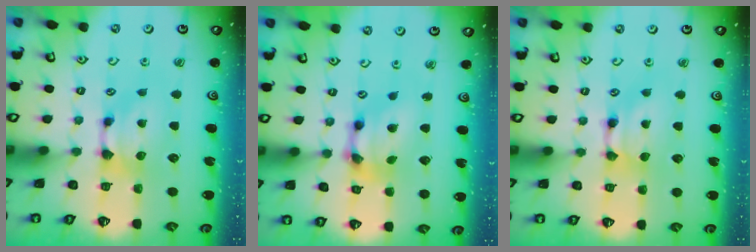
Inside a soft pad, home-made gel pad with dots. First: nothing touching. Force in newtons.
{"total": 5.1, "press": 4.7, "slide": 1.9}
{"total": 1.6, "press": 1.6, "slide": 0.2}